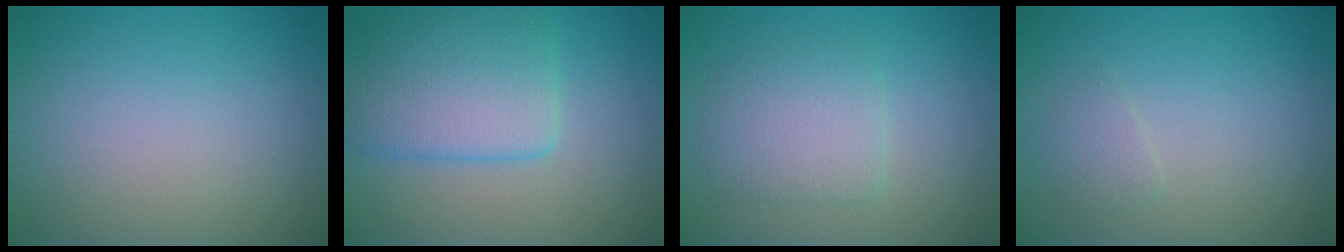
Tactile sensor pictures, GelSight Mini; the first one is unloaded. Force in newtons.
{"total": 5.7, "press": 5.7, "slide": 0.1}
{"total": 3.0, "press": 3.0, "slide": 0.3}
{"total": 1.0, "press": 1.0, "slide": 0.0}